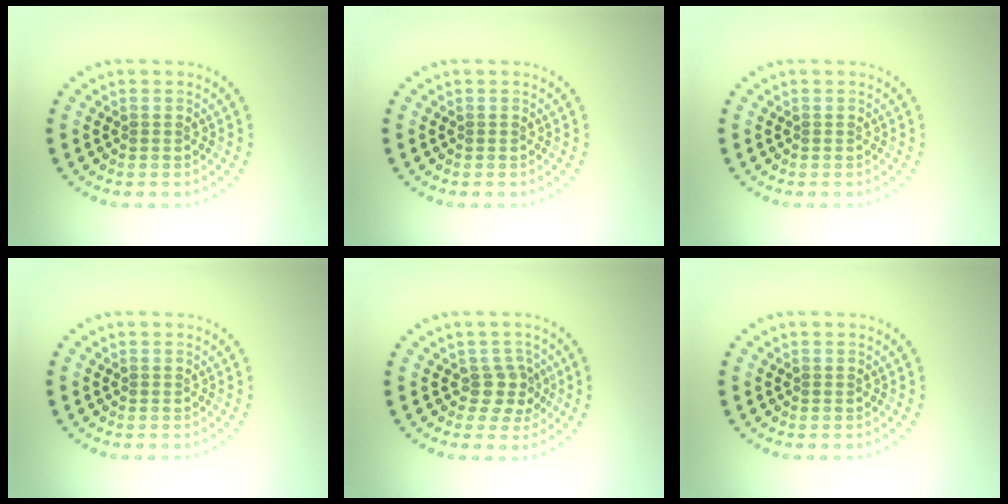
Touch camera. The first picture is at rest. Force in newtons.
{"total": 0.0}
{"total": 0.0}
{"total": 0.0}
{"total": 2.4, "press": 1.9, "slide": 1.5}
{"total": 0.0}